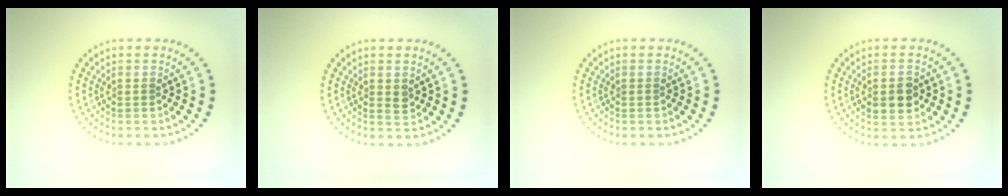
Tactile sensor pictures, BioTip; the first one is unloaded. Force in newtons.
{"total": 1.1, "press": 1.1, "slide": 0.2}
{"total": 0.0}
{"total": 2.9, "press": 2.9, "slide": 0.3}